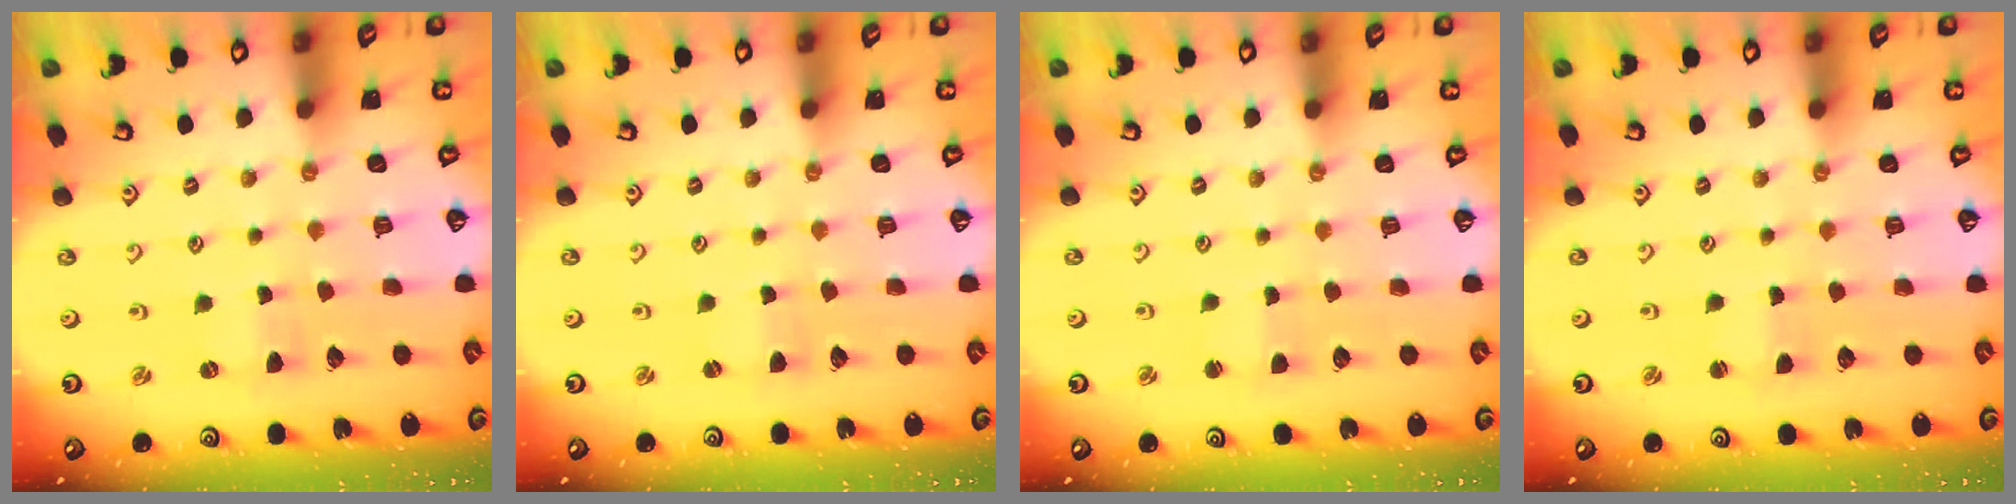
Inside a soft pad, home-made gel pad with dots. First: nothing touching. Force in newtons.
{"total": 0.6, "press": 0.6, "slide": 0.1}
{"total": 2.3, "press": 2.3, "slide": 0.3}
{"total": 1.4, "press": 1.4, "slide": 0.1}